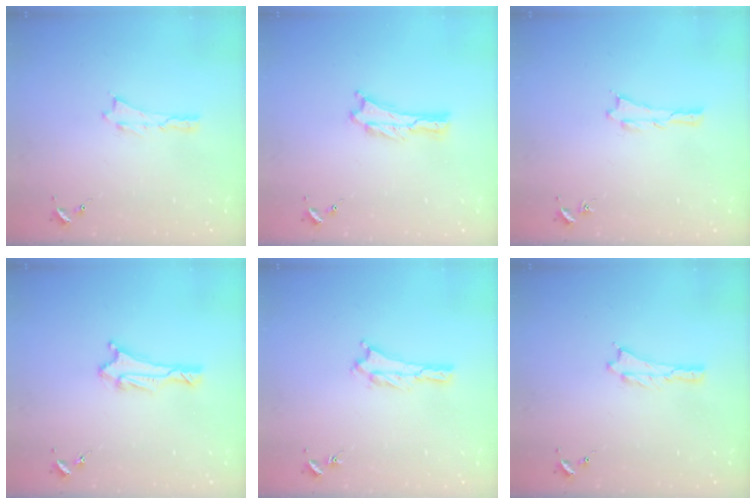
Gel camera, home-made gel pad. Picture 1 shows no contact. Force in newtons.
{"total": 0.0}
{"total": 0.0}
{"total": 2.0, "press": 1.8, "slide": 0.8}
{"total": 1.2, "press": 1.1, "slide": 0.2}
{"total": 0.0}